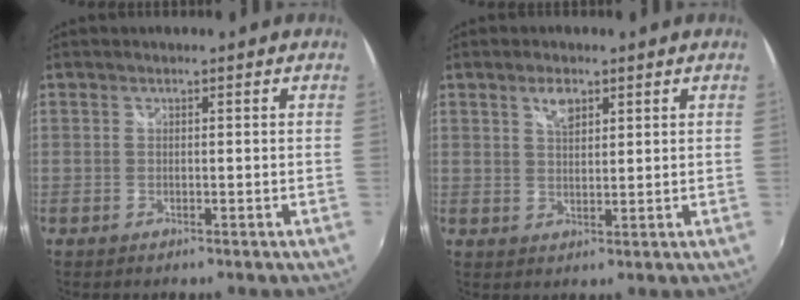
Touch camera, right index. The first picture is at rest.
{"total": 3.6, "force": [2.1, 1.7, 2.4], "torque": [-0.040, 0.004, 0.037]}